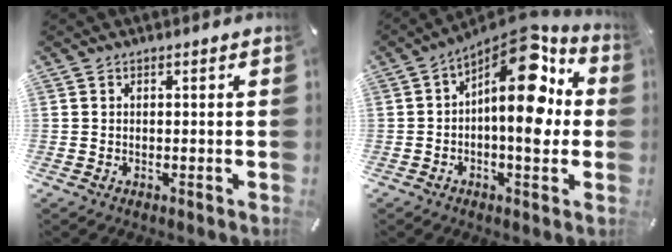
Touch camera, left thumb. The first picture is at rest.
{"total": 15.9, "force": [4.3, 6.8, 13.7], "torque": [-0.194, -0.052, 0.067]}